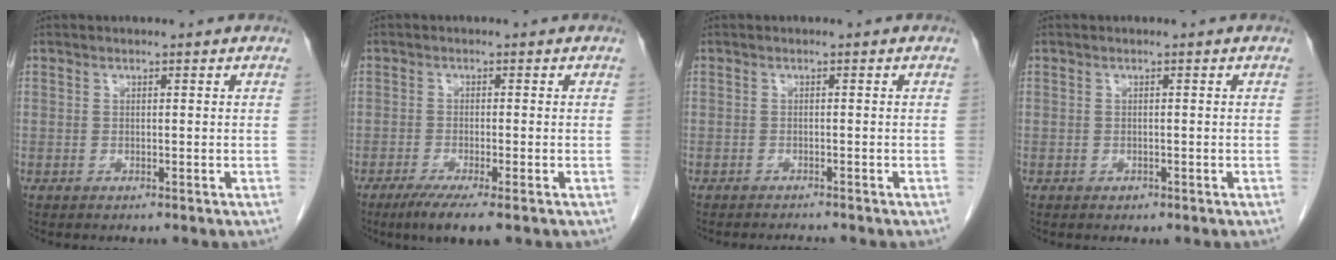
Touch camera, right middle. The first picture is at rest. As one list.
[{"total": 5.4, "force": [-3.4, 0.4, 4.1], "torque": [-0.070, -0.016, -0.058]}, {"total": 1.6, "force": [-1.5, -0.2, 0.1], "torque": [-0.003, -0.007, -0.022]}, {"total": 0.5, "force": [-0.3, 0.4, 0.1], "torque": [-0.005, 0.001, -0.004]}]